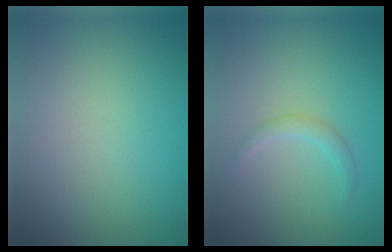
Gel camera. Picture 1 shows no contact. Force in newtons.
{"total": 1.2, "press": 1.2, "slide": 0.1}